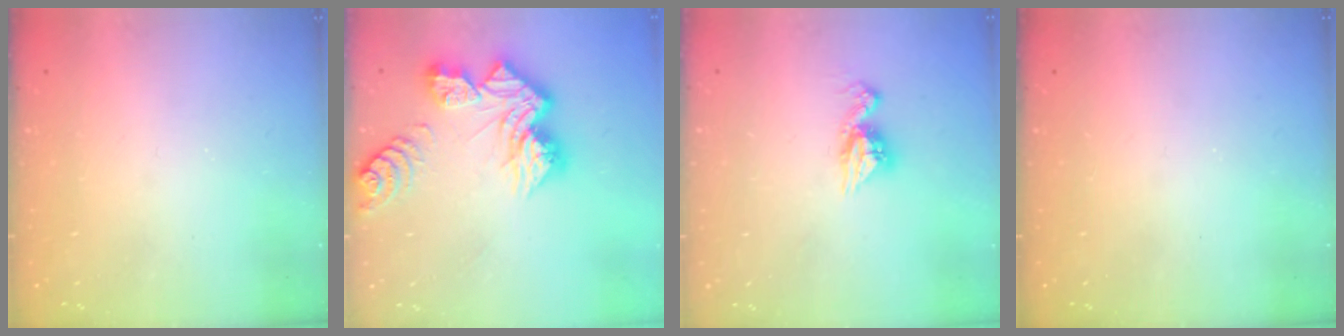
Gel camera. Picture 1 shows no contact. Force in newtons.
{"total": 15.8, "press": 15.7, "slide": 1.6}
{"total": 8.1, "press": 8.1, "slide": 0.6}
{"total": 0.0}